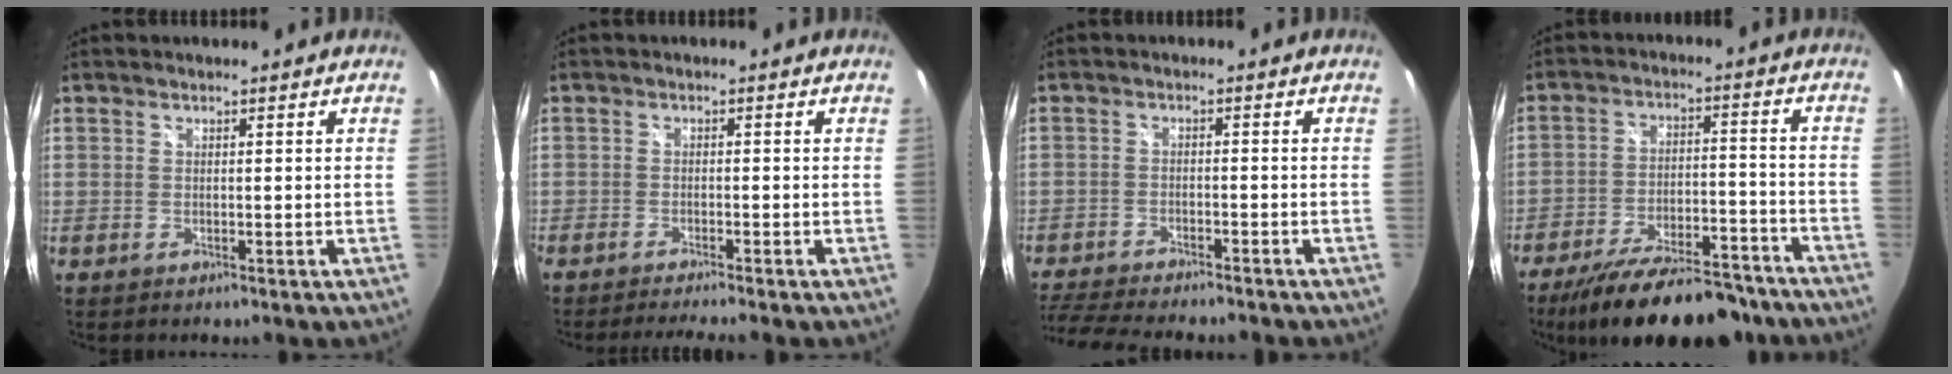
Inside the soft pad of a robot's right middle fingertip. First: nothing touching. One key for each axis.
{"total": 4.5, "fx": -4.1, "fy": -0.7, "fz": 1.8, "tx": -0.042, "ty": -0.010, "tz": -0.068}
{"total": 12.5, "fx": -11.0, "fy": 2.0, "fz": 5.4, "tx": -0.129, "ty": -0.024, "tz": -0.181}
{"total": 22.1, "fx": -18.2, "fy": 6.6, "fz": 10.7, "tx": -0.193, "ty": -0.016, "tz": -0.256}